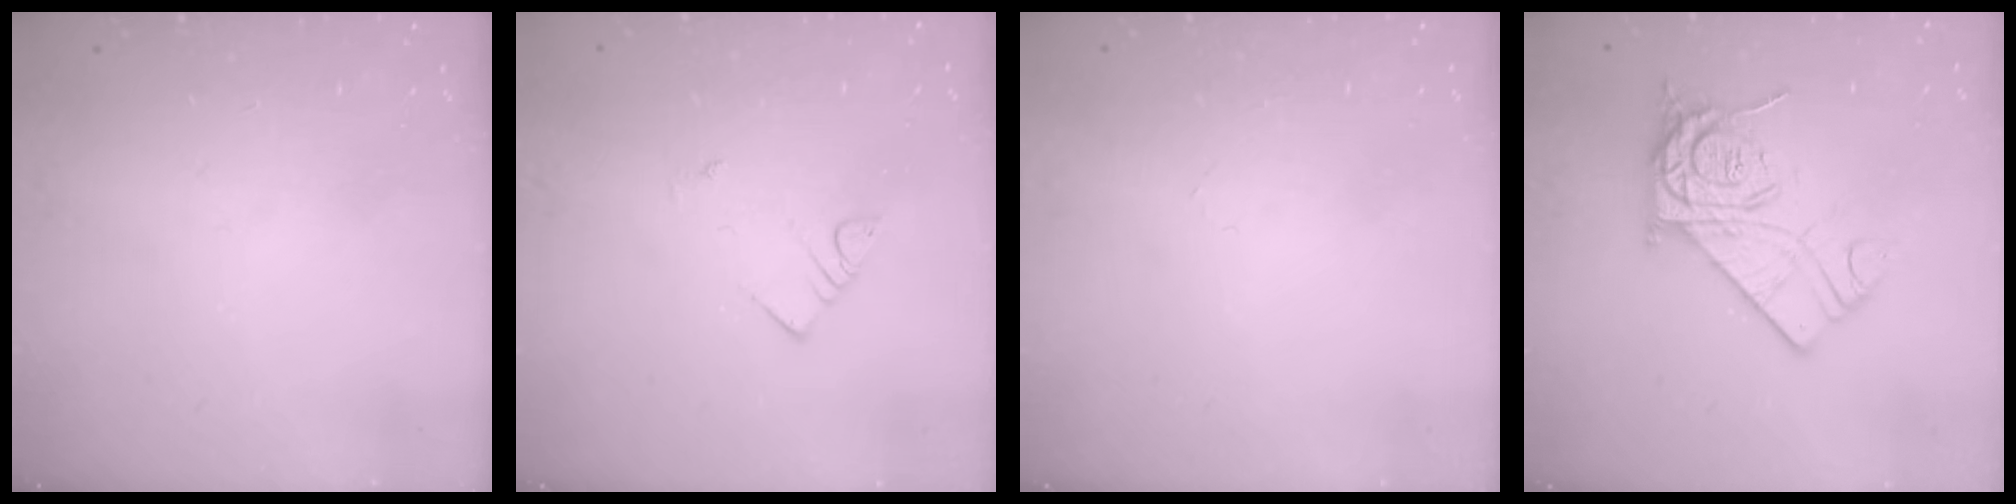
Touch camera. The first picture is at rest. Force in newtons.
{"total": 2.8, "press": 2.8, "slide": 0.2}
{"total": 0.0}
{"total": 20.1, "press": 20.0, "slide": 1.8}